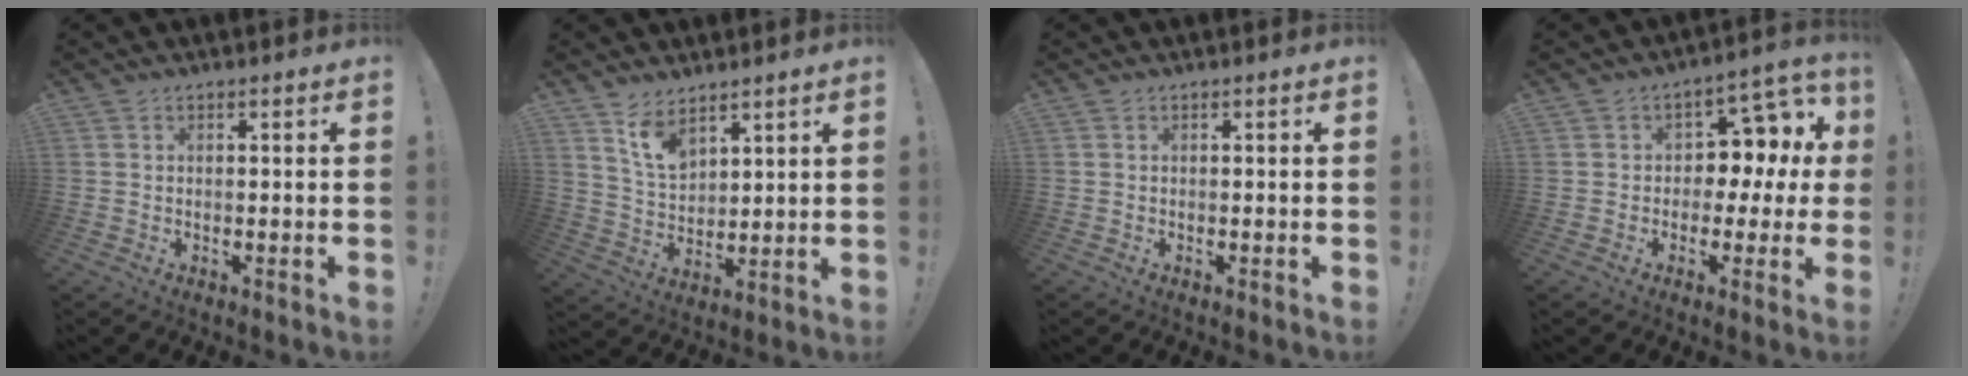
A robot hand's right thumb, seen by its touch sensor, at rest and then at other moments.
{"total": 9.4, "force": [6.8, 5.2, 3.9], "torque": [-0.077, -0.039, 0.132]}
{"total": 0.0}
{"total": 7.7, "force": [1.2, 5.7, 5.2], "torque": [-0.059, -0.020, 0.020]}